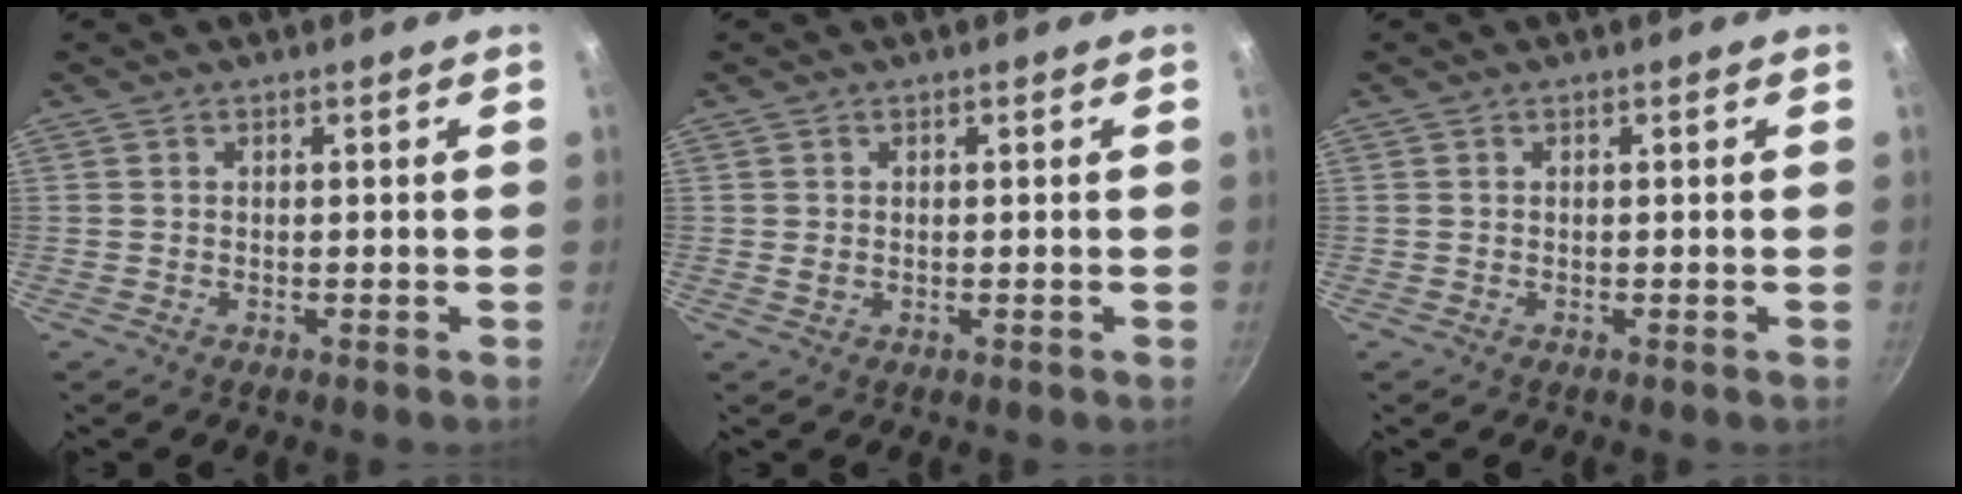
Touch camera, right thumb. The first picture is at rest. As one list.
[{"total": 0.8, "force": [0.1, 0.6, 0.6], "torque": [-0.012, -0.003, 0.006]}, {"total": 0.0}]